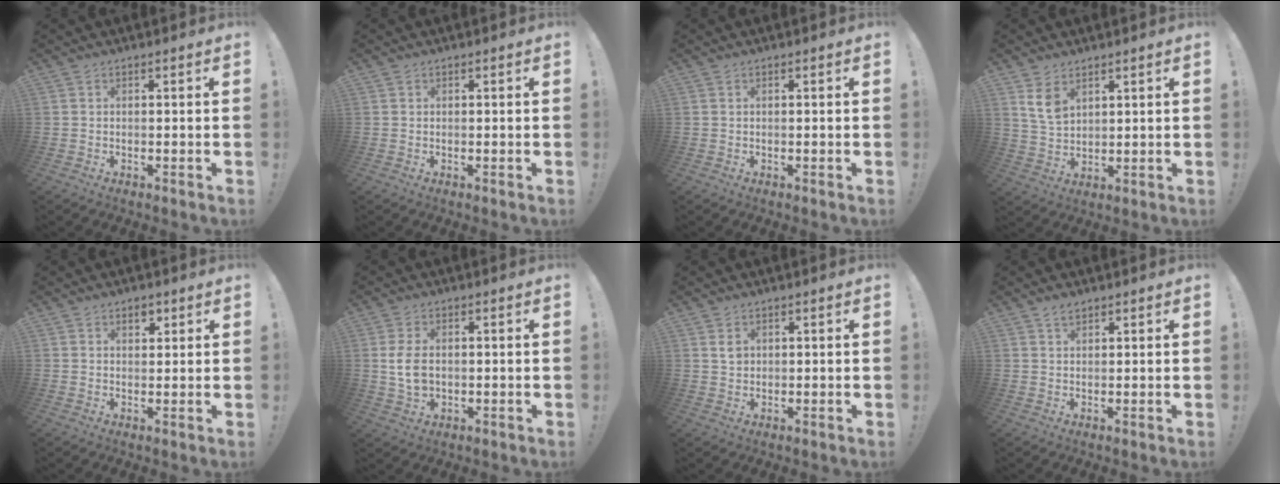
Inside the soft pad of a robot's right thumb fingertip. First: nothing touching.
{"total": 0.0}
{"total": 0.0}
{"total": 7.0, "force": [4.0, 4.4, 3.7], "torque": [-0.061, -0.017, 0.077]}
{"total": 3.1, "force": [1.8, 2.1, 1.5], "torque": [-0.016, -0.001, 0.028]}
{"total": 9.2, "force": [-0.4, 5.9, 7.0], "torque": [-0.141, -0.003, -0.007]}
{"total": 2.4, "force": [1.0, 1.9, 1.1], "torque": [-0.003, -0.006, 0.015]}
{"total": 2.2, "force": [1.7, 1.0, 0.9], "torque": [-0.007, -0.010, 0.029]}